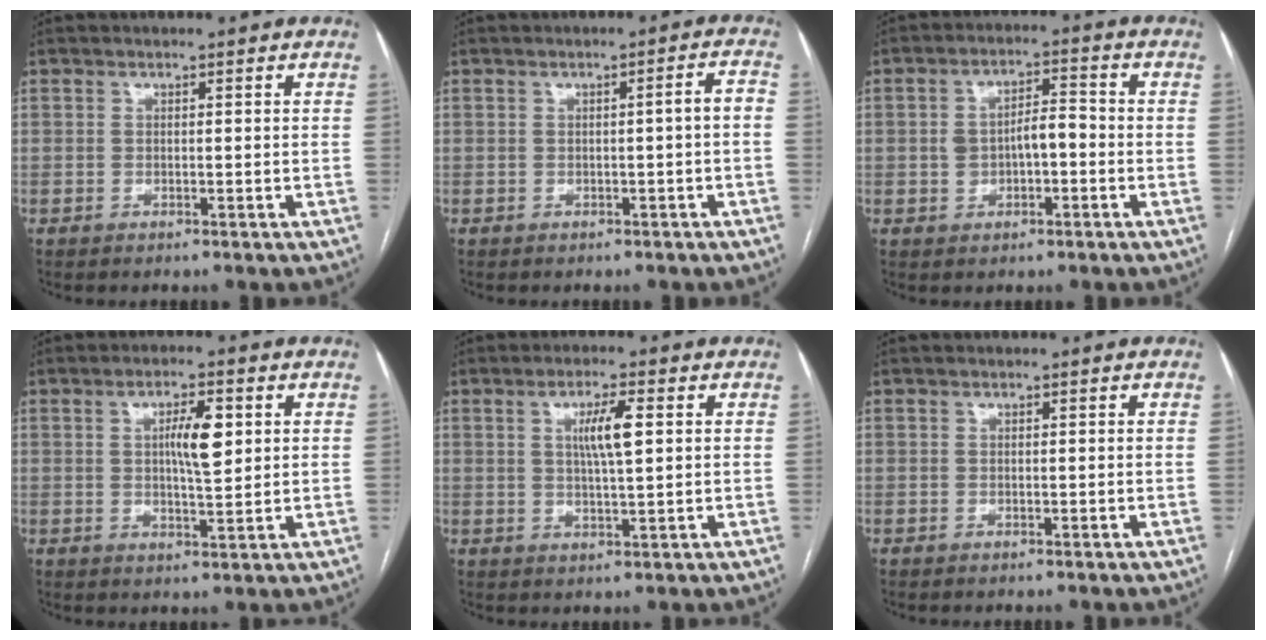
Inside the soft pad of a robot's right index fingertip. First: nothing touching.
{"total": 2.2, "force": [-0.5, 0.0, 2.1], "torque": [-0.023, 0.004, -0.007]}
{"total": 5.5, "force": [-0.7, 2.7, 4.8], "torque": [-0.090, 0.022, -0.008]}
{"total": 5.8, "force": [1.4, 1.2, 5.5], "torque": [-0.096, 0.004, 0.025]}
{"total": 5.4, "force": [1.4, 0.5, 5.2], "torque": [-0.095, 0.001, 0.025]}
{"total": 0.0}